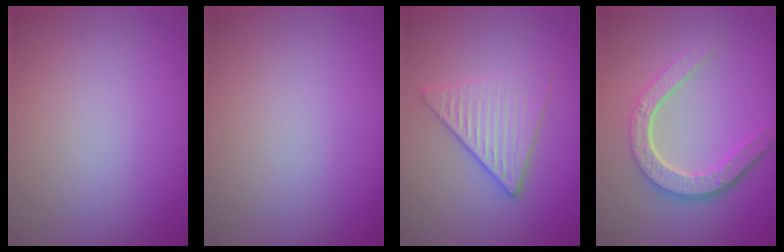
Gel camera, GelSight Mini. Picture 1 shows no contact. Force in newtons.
{"total": 0.0}
{"total": 3.5, "press": 3.1, "slide": 1.7}
{"total": 4.7, "press": 3.6, "slide": 3.0}